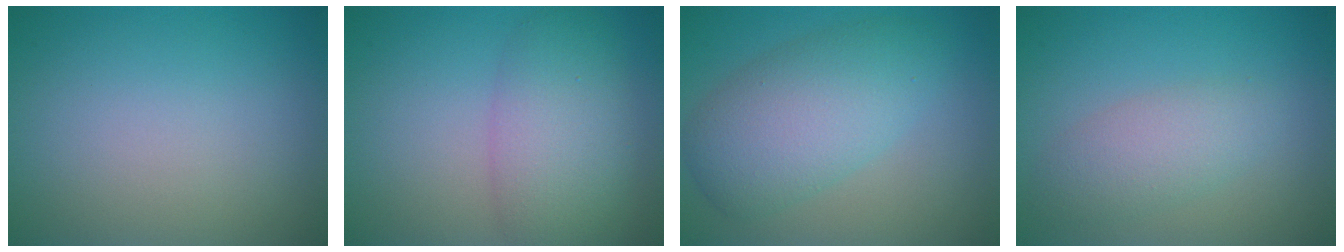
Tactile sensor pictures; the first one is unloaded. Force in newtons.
{"total": 5.8, "press": 5.8, "slide": 0.1}
{"total": 6.4, "press": 6.4, "slide": 0.1}
{"total": 3.0, "press": 3.0, "slide": 0.1}